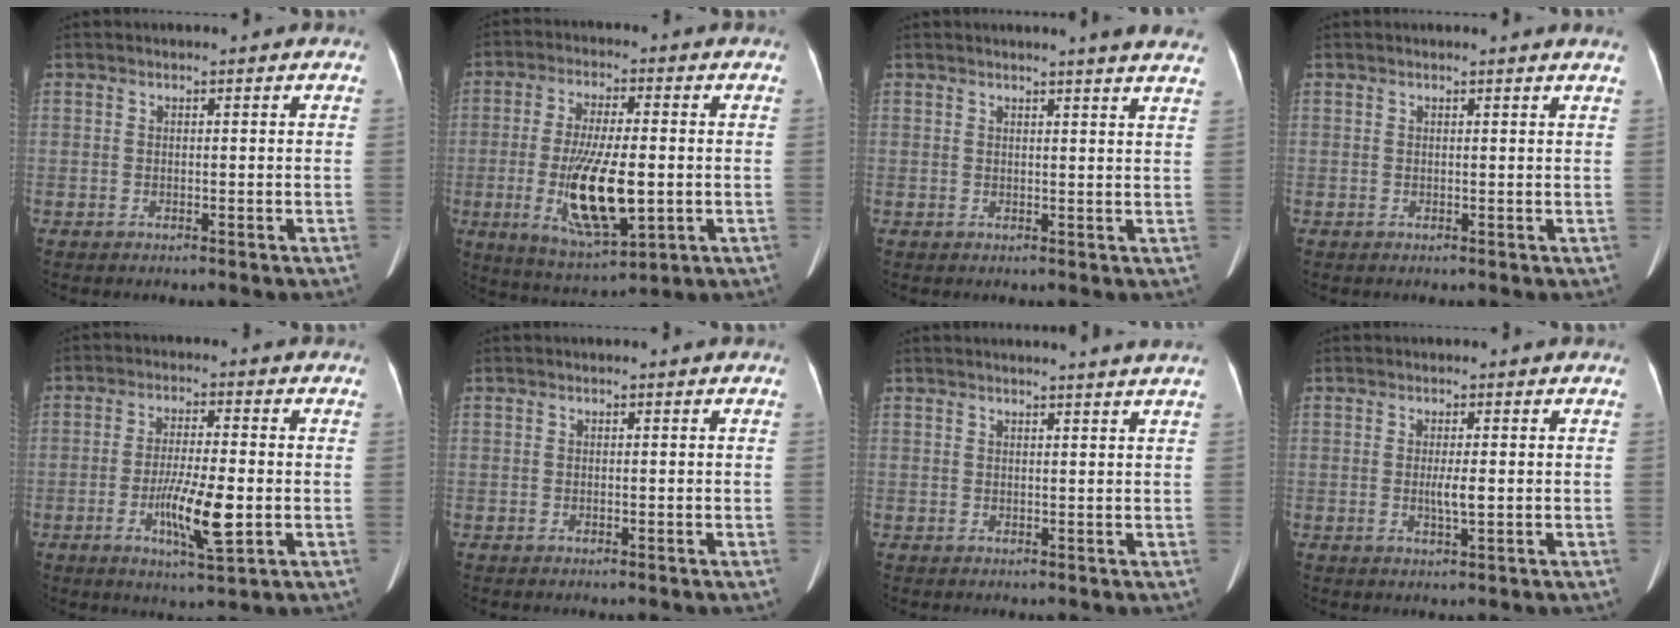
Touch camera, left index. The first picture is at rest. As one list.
[{"total": 13.5, "force": [-2.7, 3.5, 12.8], "torque": [-0.241, -0.019, -0.039]}, {"total": 8.4, "force": [7.6, -0.3, 3.4], "torque": [-0.038, -0.012, 0.063]}, {"total": 1.3, "force": [1.3, -0.2, 0.4], "torque": [-0.021, -0.006, 0.011]}, {"total": 8.8, "force": [-2.5, 1.2, 8.3], "torque": [-0.148, -0.013, -0.046]}, {"total": 0.6, "force": [-0.5, 0.1, 0.3], "torque": [-0.002, -0.001, -0.009]}, {"total": 4.7, "force": [4.3, -1.0, 1.6], "torque": [-0.019, 0.003, 0.039]}, {"total": 2.6, "force": [-0.5, 0.3, 2.5], "torque": [-0.047, -0.005, -0.011]}]